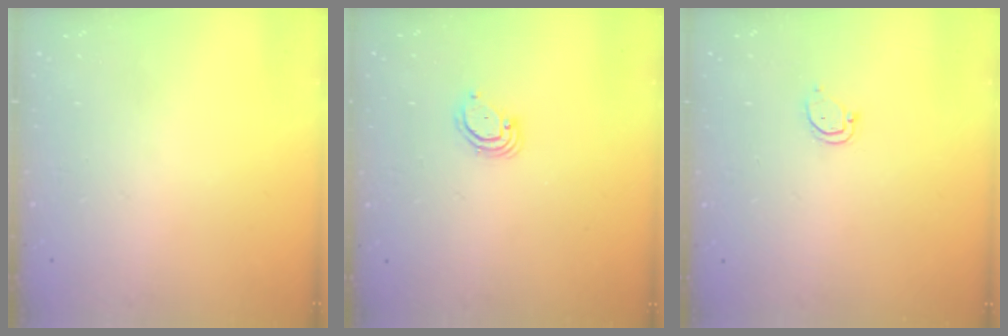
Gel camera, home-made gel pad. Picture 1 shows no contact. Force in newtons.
{"total": 3.8, "press": 3.8, "slide": 0.3}
{"total": 3.4, "press": 3.4, "slide": 0.2}